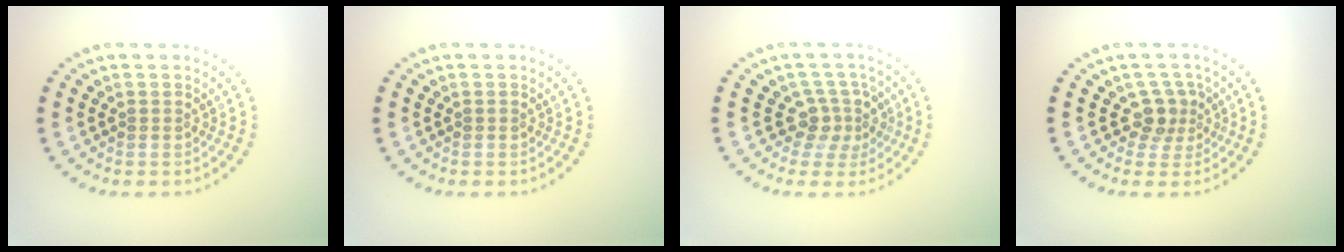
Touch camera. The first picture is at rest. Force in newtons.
{"total": 0.0}
{"total": 2.8, "press": 2.2, "slide": 1.7}
{"total": 2.3, "press": 1.7, "slide": 1.5}